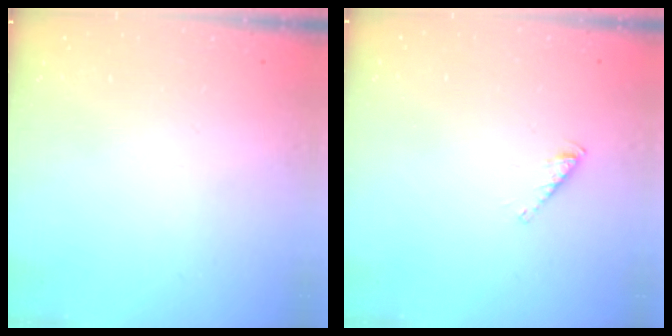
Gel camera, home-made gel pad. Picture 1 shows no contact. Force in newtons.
{"total": 2.7, "press": 2.6, "slide": 0.3}